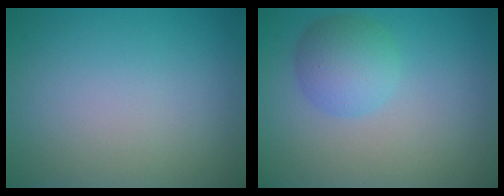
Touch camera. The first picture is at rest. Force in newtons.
{"total": 3.5, "press": 3.5, "slide": 0.2}